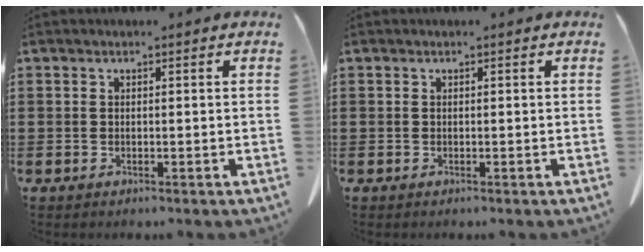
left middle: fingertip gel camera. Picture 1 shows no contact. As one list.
[{"total": 0.0}]